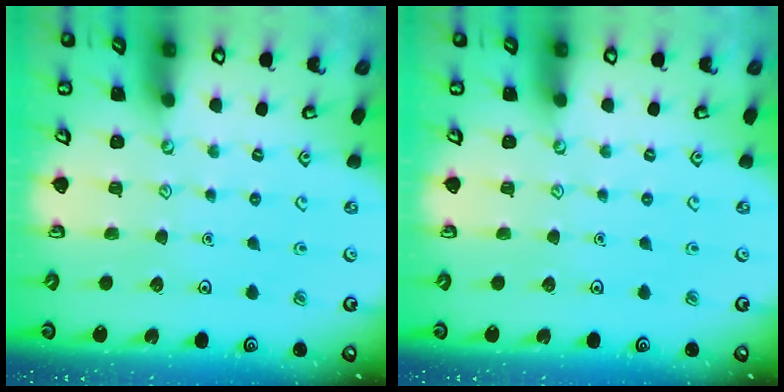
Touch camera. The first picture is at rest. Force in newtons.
{"total": 0.0}